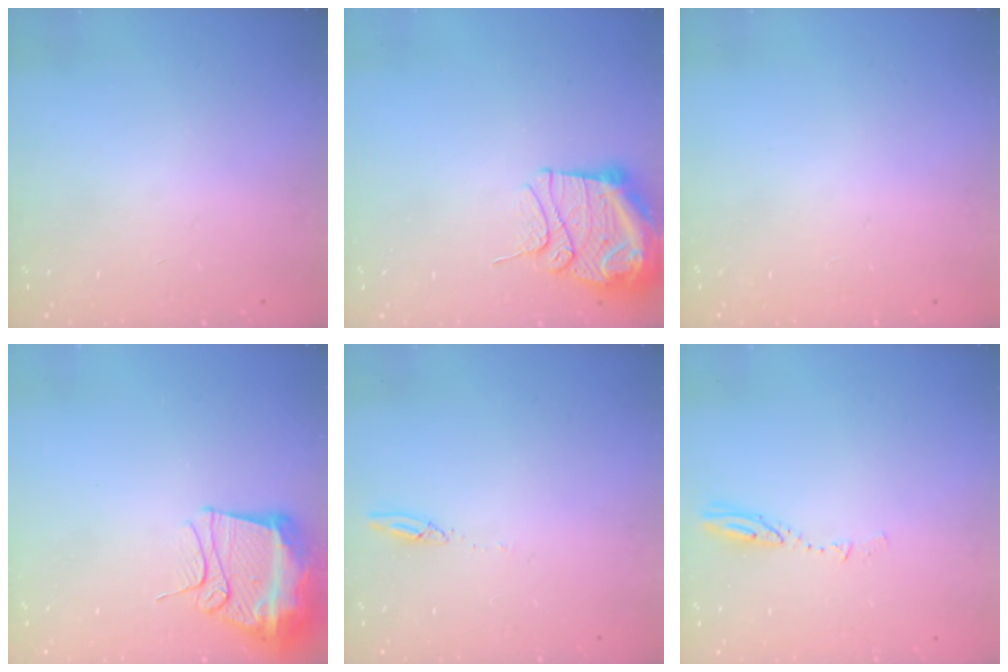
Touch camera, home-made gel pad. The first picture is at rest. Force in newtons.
{"total": 13.1, "press": 13.1, "slide": 1.5}
{"total": 0.0}
{"total": 13.4, "press": 13.4, "slide": 1.3}
{"total": 2.7, "press": 2.7, "slide": 0.2}
{"total": 3.9, "press": 3.9, "slide": 0.3}